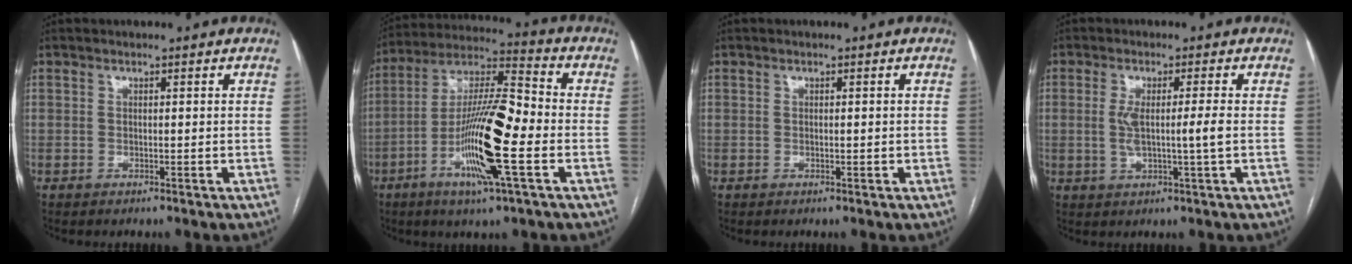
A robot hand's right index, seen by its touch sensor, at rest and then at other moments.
{"total": 16.4, "force": [-4.7, 1.2, 15.6], "torque": [-0.299, -0.003, -0.089]}
{"total": 0.7, "force": [-0.1, 0.1, 0.7], "torque": [-0.011, -0.001, 0.000]}
{"total": 5.0, "force": [-0.2, -0.3, 5.0], "torque": [-0.094, -0.003, 0.001]}